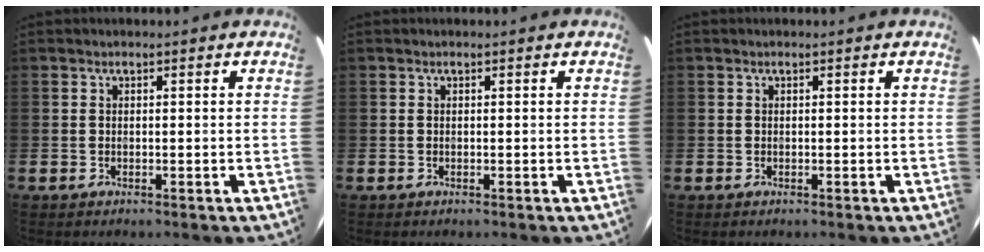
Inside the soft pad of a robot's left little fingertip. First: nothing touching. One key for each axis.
{"total": 0.0}
{"total": 0.0}